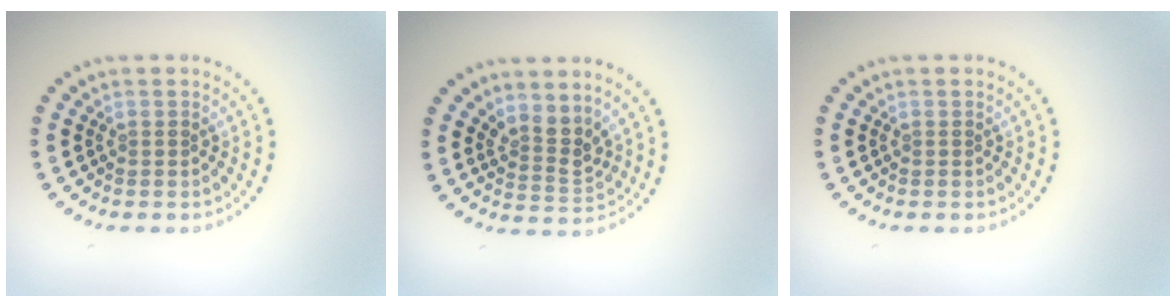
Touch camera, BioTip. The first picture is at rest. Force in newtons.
{"total": 2.6, "press": 1.9, "slide": 1.7}
{"total": 0.0}